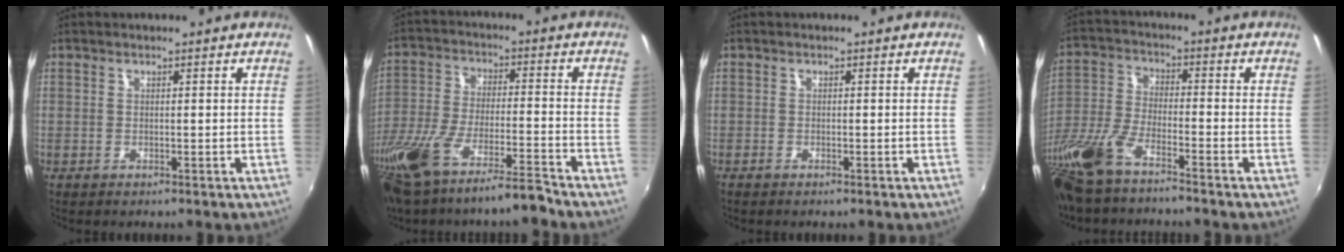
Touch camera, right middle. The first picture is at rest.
{"total": 17.4, "force": [-13.7, 2.2, 10.4], "torque": [-0.225, -0.042, -0.247]}
{"total": 0.8, "force": [-0.7, 0.1, 0.3], "torque": [-0.008, -0.004, -0.015]}
{"total": 14.3, "force": [-10.8, 3.3, 8.8], "torque": [-0.203, -0.031, -0.216]}